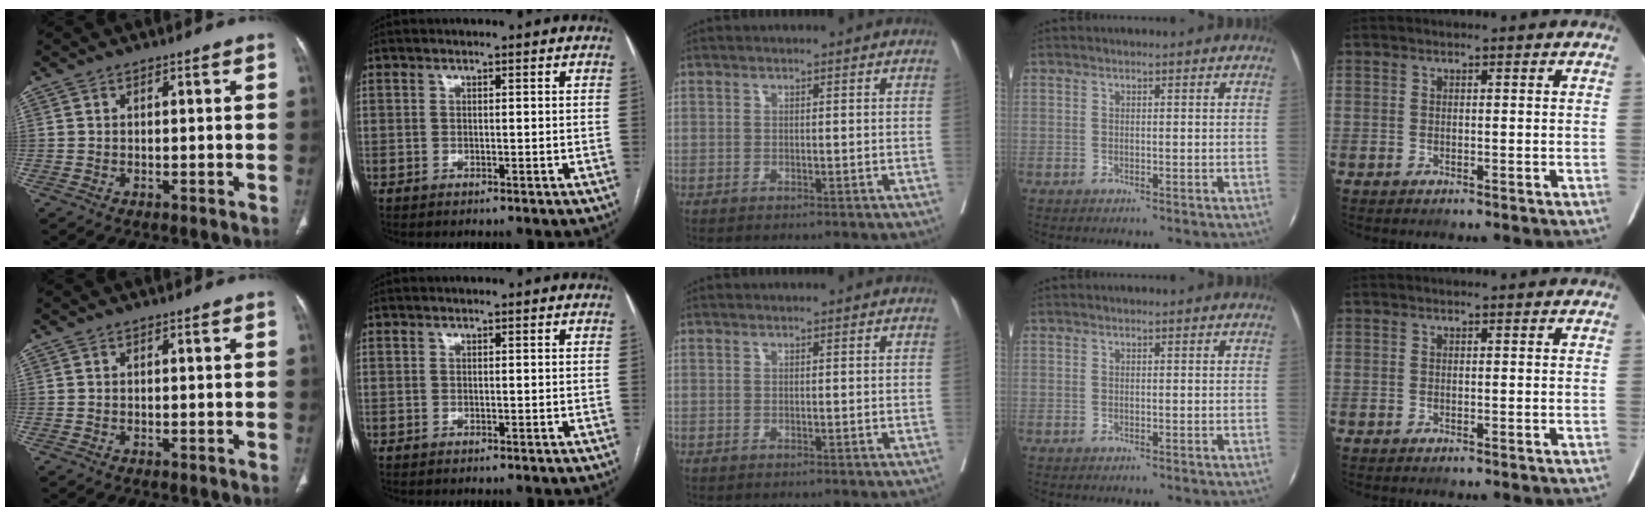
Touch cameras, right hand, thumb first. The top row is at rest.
{}